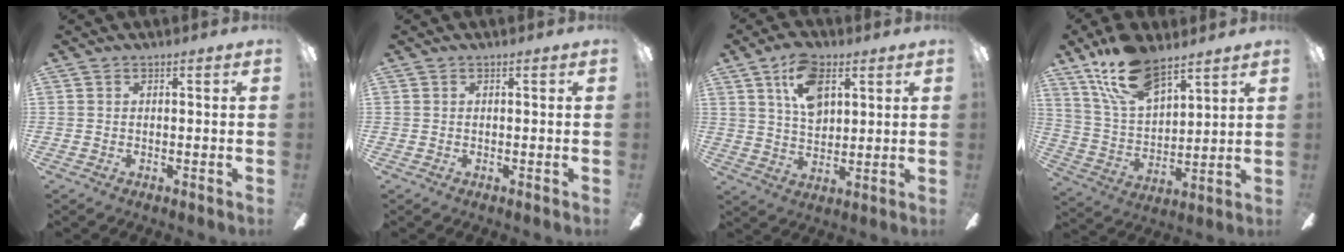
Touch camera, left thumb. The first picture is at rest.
{"total": 0.0}
{"total": 11.0, "force": [5.0, 6.6, 7.2], "torque": [-0.118, 0.002, 0.092]}
{"total": 16.6, "force": [11.4, 7.4, 9.5], "torque": [-0.186, -0.045, 0.209]}